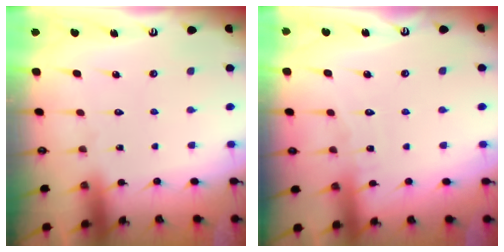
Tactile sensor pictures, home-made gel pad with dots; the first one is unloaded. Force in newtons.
{"total": 4.8, "press": 4.8, "slide": 0.5}